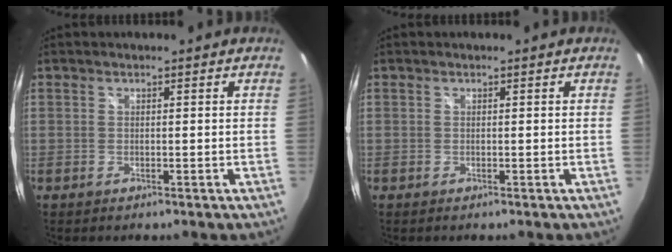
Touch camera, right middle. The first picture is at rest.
{"total": 0.0}